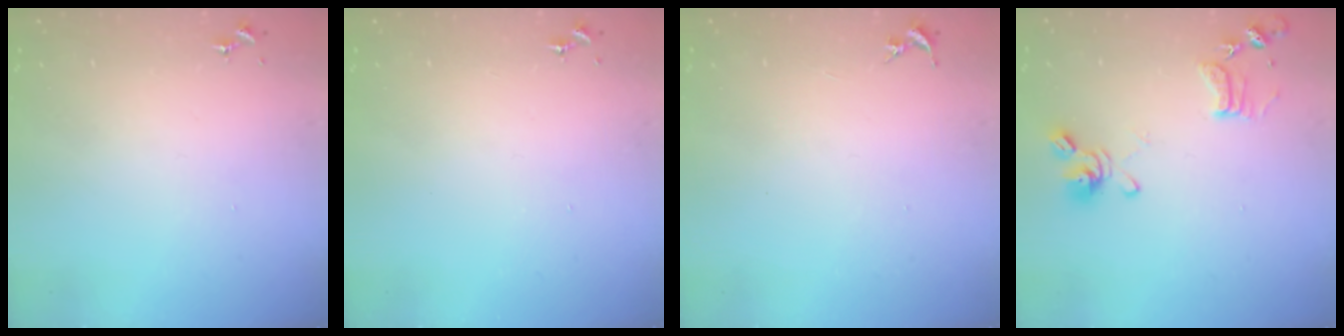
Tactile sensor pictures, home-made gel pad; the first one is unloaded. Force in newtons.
{"total": 0.0}
{"total": 0.0}
{"total": 11.9, "press": 11.8, "slide": 1.3}